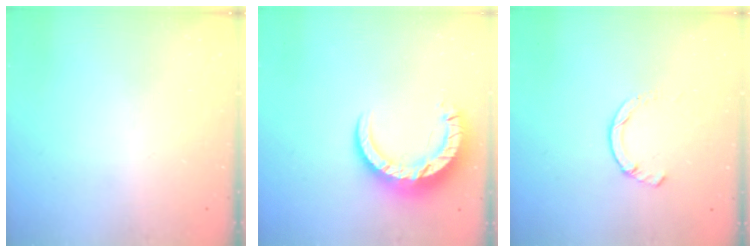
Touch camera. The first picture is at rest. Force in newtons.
{"total": 10.7, "press": 10.6, "slide": 1.1}
{"total": 2.3, "press": 2.3, "slide": 0.5}